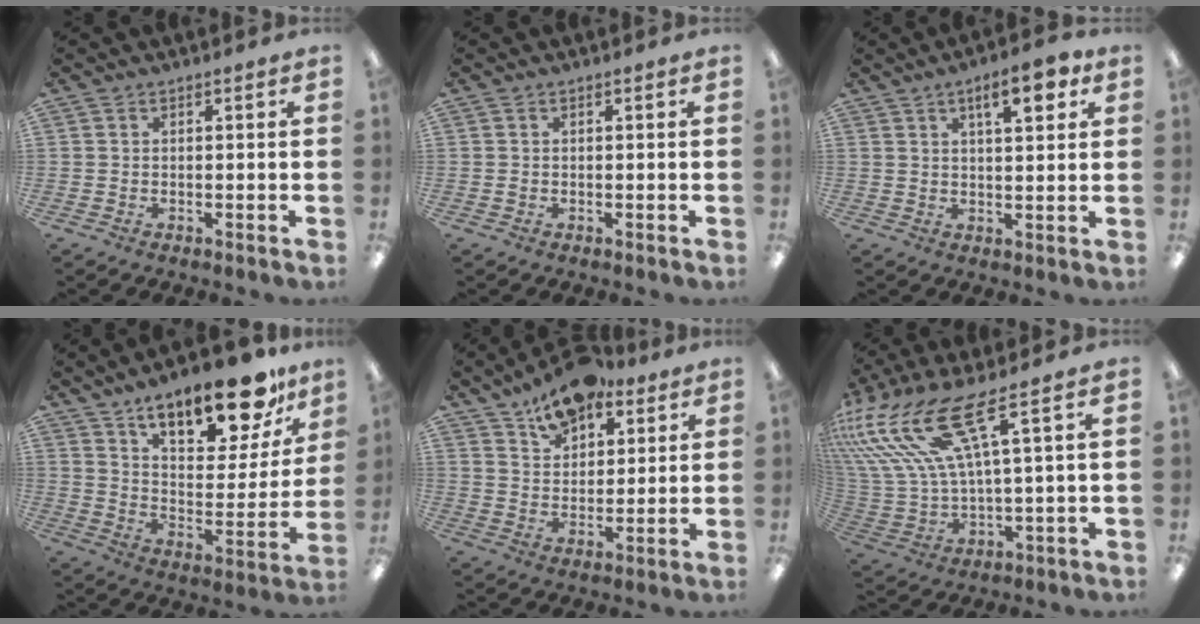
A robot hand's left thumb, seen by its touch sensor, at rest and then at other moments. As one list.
[{"total": 0.9, "force": [0.1, 0.5, 0.7], "torque": [-0.015, 0.003, 0.001]}, {"total": 8.3, "force": [4.3, 2.8, 6.6], "torque": [-0.087, -0.014, 0.065]}, {"total": 20.6, "force": [15.0, 8.0, 11.6], "torque": [-0.168, -0.092, 0.251]}, {"total": 11.7, "force": [8.5, 6.4, 4.8], "torque": [-0.065, -0.046, 0.154]}, {"total": 19.5, "force": [10.6, 6.5, 15.0], "torque": [-0.320, -0.054, 0.183]}]